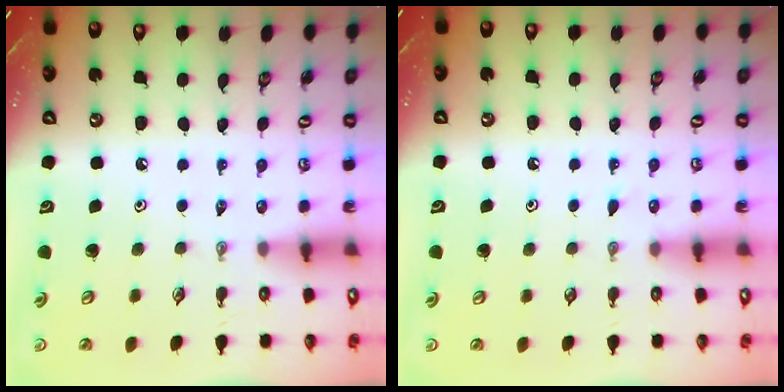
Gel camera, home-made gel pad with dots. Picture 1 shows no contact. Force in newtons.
{"total": 3.2, "press": 3.2, "slide": 0.5}